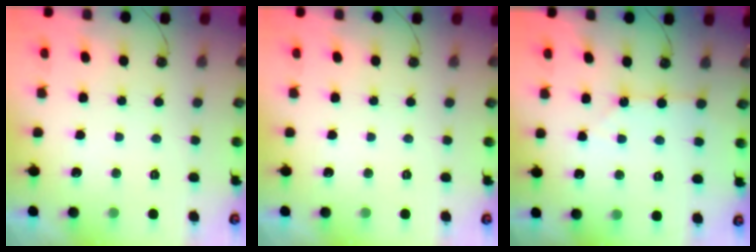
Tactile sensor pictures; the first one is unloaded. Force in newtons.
{"total": 0.0}
{"total": 2.7, "press": 2.6, "slide": 0.5}